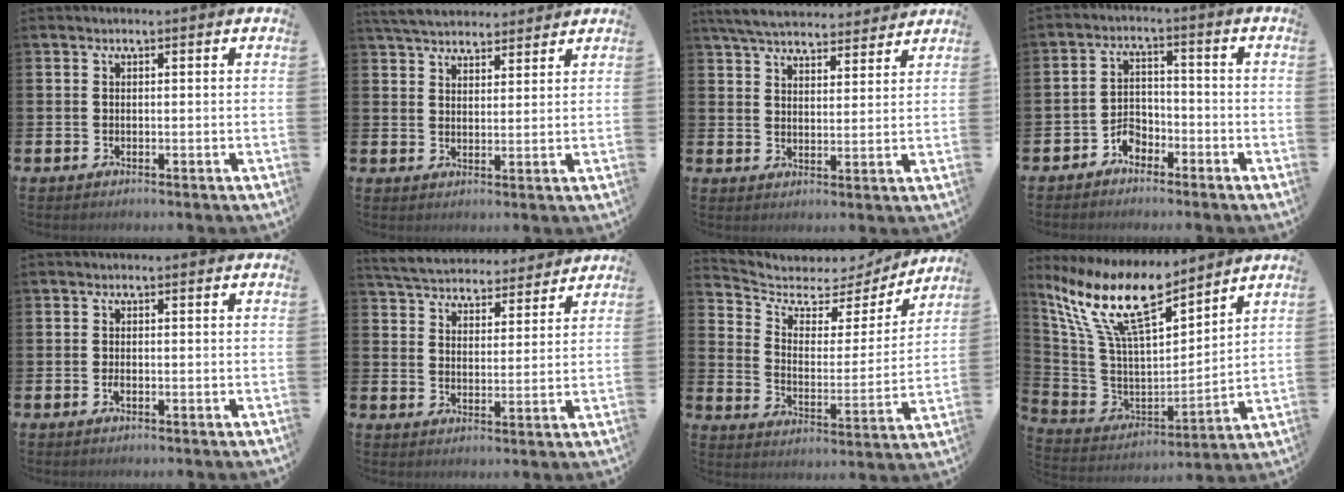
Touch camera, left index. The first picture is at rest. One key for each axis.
{"total": 5.1, "fx": 4.9, "fy": 1.3, "fz": 0.7, "tx": -0.037, "ty": -0.015, "tz": 0.092}
{"total": 6.0, "fx": 5.8, "fy": 1.1, "fz": 1.2, "tx": -0.042, "ty": -0.030, "tz": 0.105}
{"total": 3.5, "fx": -2.8, "fy": 1.9, "fz": 0.8, "tx": -0.022, "ty": 0.008, "tz": -0.059}
{"total": 1.0, "fx": -0.3, "fy": 0.5, "fz": 0.9, "tx": -0.011, "ty": -0.002, "tz": -0.008}
{"total": 5.5, "fx": 5.4, "fy": 1.2, "fz": 0.3, "tx": -0.037, "ty": -0.033, "tz": 0.095}
{"total": 5.6, "fx": 4.9, "fy": 2.6, "fz": 1.1, "tx": -0.054, "ty": -0.043, "tz": 0.076}
{"total": 14.2, "fx": 11.2, "fy": 4.0, "fz": 7.8, "tx": -0.198, "ty": -0.057, "tz": 0.202}